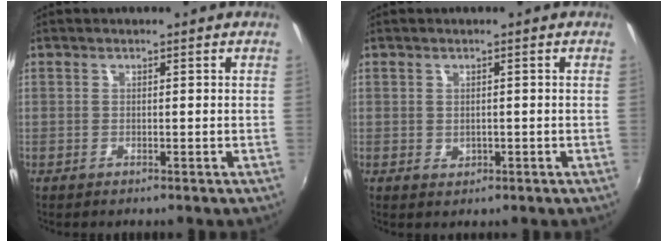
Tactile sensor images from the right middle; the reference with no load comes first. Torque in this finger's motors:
{"motor_torque": [-0.06, 0.08, 0.00, 0.00]}